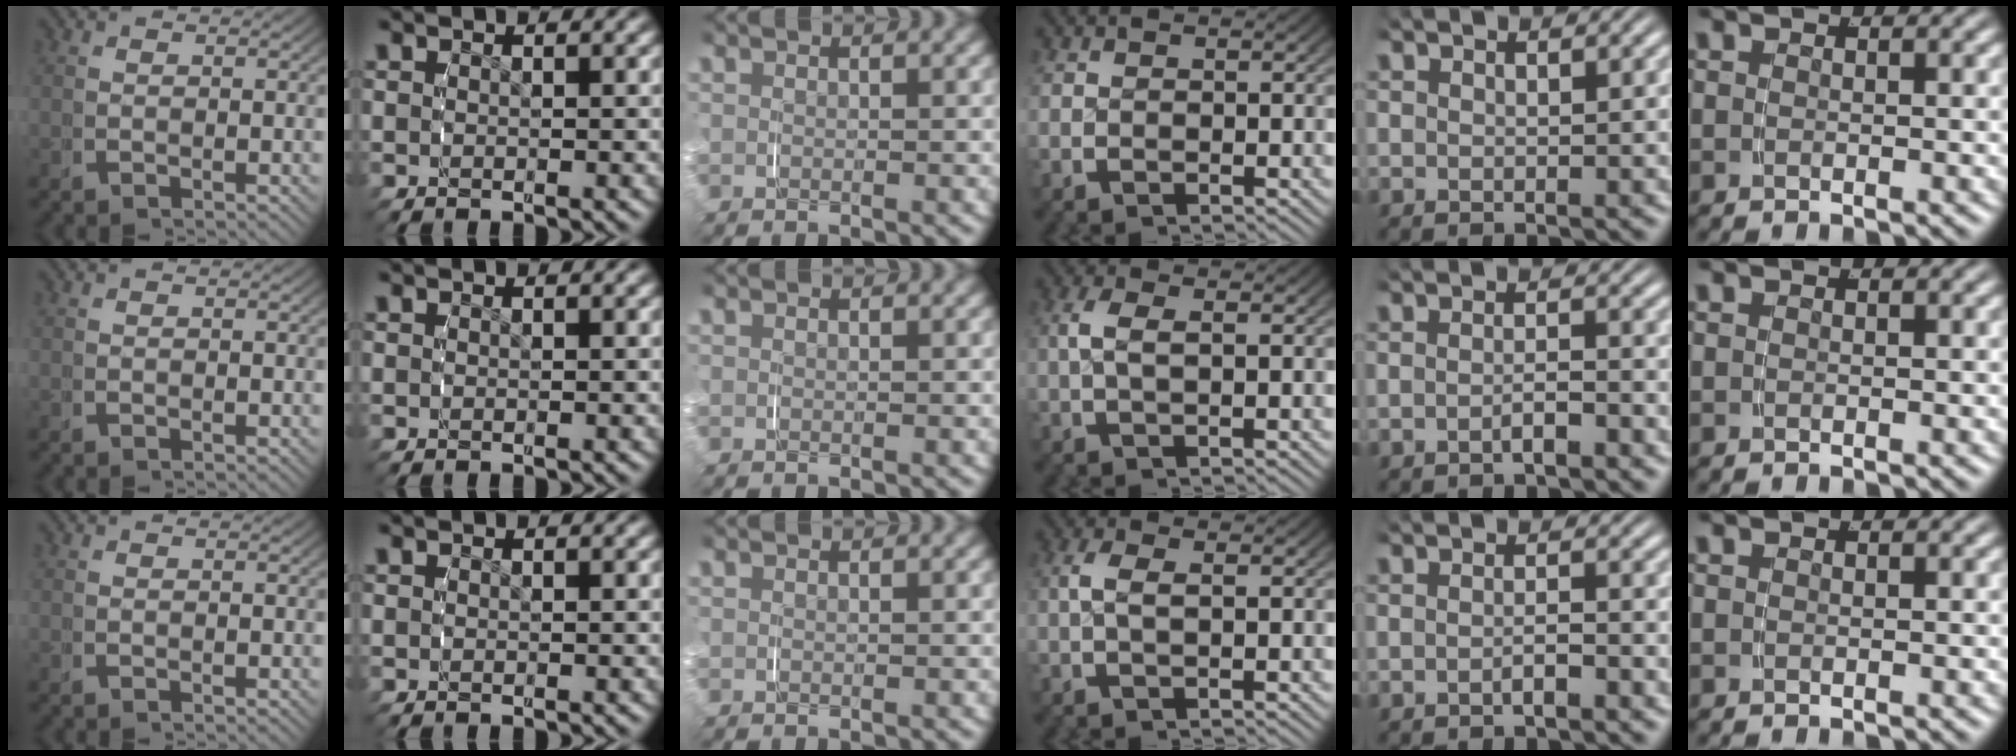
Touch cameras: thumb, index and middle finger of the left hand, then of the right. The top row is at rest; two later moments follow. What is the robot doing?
{"motion": "grasp_and_lifting", "object": "toothpaste"}